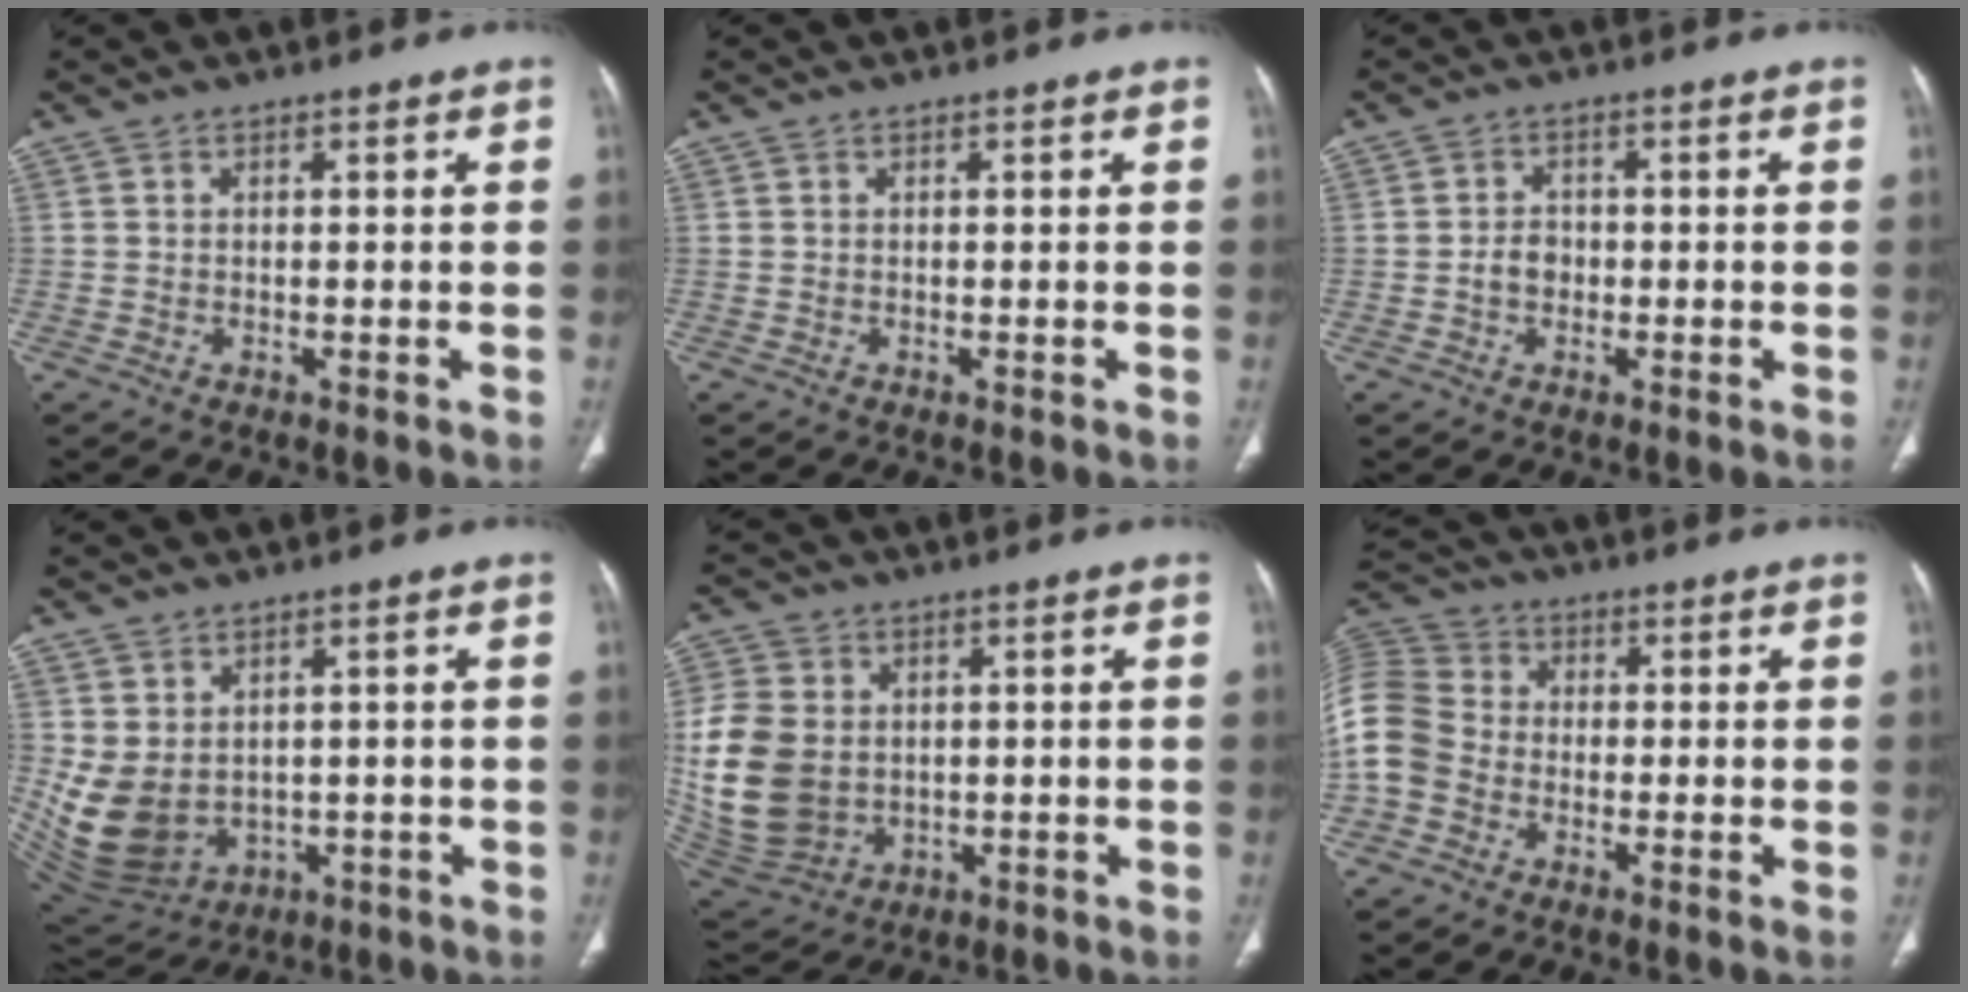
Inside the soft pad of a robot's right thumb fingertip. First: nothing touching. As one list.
[{"total": 0.0}, {"total": 3.0, "force": [-0.5, 2.6, 1.4], "torque": [-0.012, 0.013, -0.013]}, {"total": 11.5, "force": [0.2, 9.4, 6.6], "torque": [-0.122, -0.004, 0.043]}, {"total": 16.3, "force": [0.4, 13.2, 9.6], "torque": [-0.195, -0.006, 0.028]}, {"total": 12.4, "force": [-2.7, 10.5, 6.1], "torque": [-0.137, 0.030, -0.063]}]